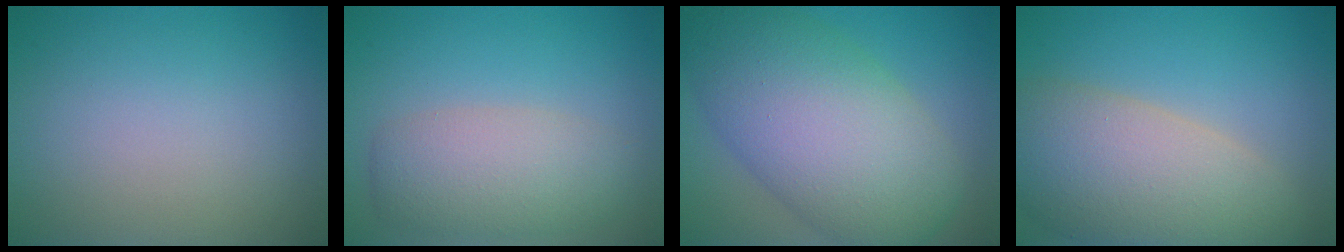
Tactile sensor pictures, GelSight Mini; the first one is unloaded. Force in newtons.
{"total": 4.8, "press": 4.8, "slide": 0.2}
{"total": 12.1, "press": 12.1, "slide": 0.2}
{"total": 9.7, "press": 9.6, "slide": 0.9}